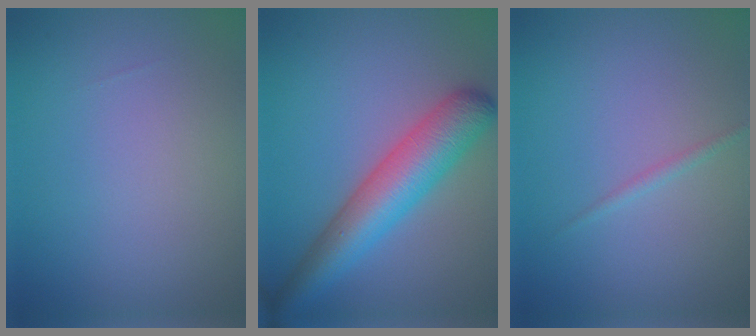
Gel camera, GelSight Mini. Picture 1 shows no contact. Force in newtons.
{"total": 7.2, "press": 7.2, "slide": 0.3}
{"total": 0.8, "press": 0.8, "slide": 0.1}